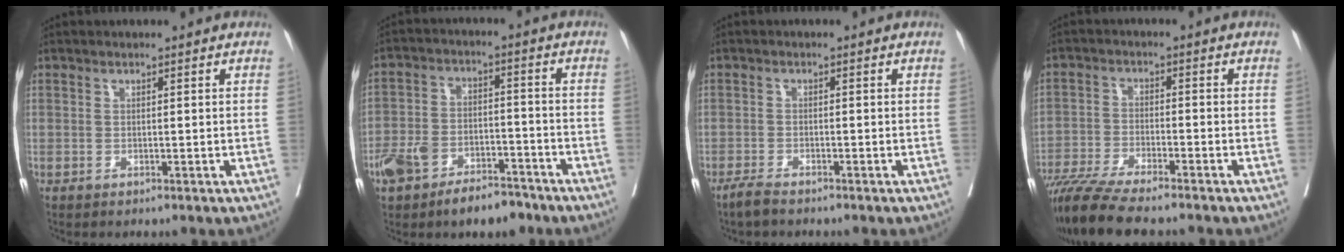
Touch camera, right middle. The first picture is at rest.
{"total": 10.4, "force": [-7.2, 4.6, 5.9], "torque": [-0.112, 0.011, -0.120]}
{"total": 2.1, "force": [-1.9, 0.2, 1.0], "torque": [-0.024, -0.004, -0.036]}
{"total": 11.2, "force": [-9.5, 0.7, 5.8], "torque": [-0.096, -0.027, -0.160]}